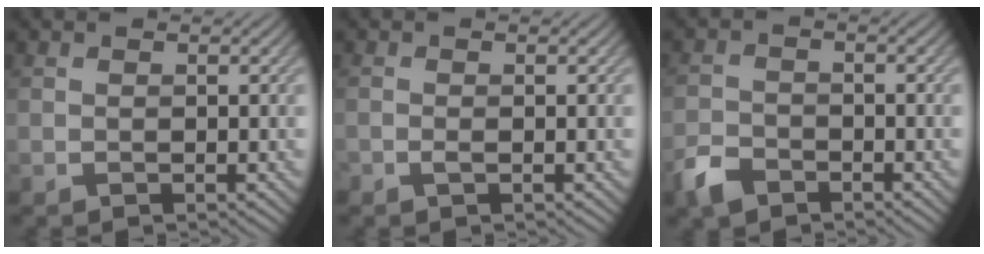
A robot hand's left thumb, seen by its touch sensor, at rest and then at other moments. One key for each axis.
{"total": 0.8, "fx": -0.5, "fy": 0.2, "fz": 0.6, "tx": -0.018, "ty": -0.002, "tz": -0.009}
{"total": 3.9, "fx": -2.9, "fy": 2.1, "fz": 1.6, "tx": -0.041, "ty": -0.007, "tz": -0.068}